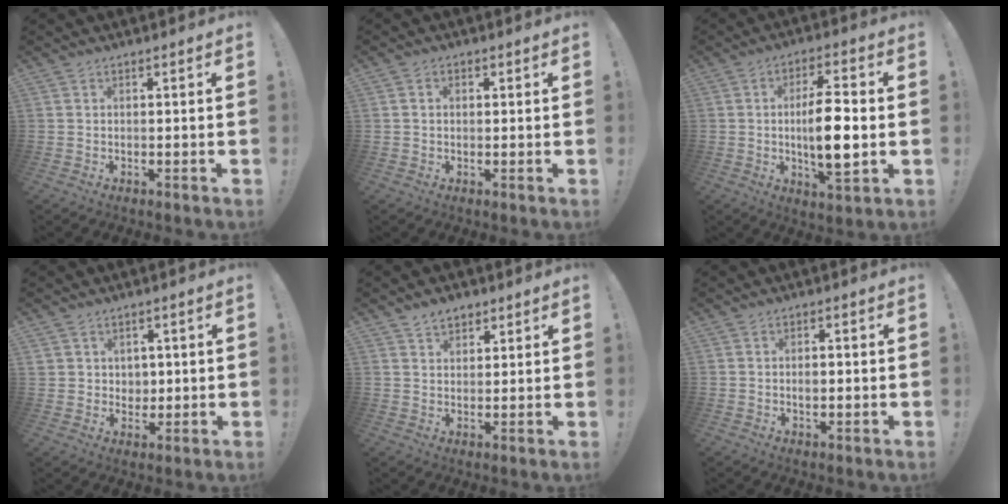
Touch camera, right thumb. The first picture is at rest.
{"total": 1.5, "force": [0.1, 1.1, 1.0], "torque": [-0.019, 0.006, 0.000]}
{"total": 12.1, "force": [-0.7, 3.5, 11.5], "torque": [-0.199, -0.009, -0.023]}
{"total": 4.5, "force": [2.3, 3.9, 0.0], "torque": [-0.001, -0.012, 0.043]}
{"total": 4.8, "force": [3.5, 3.0, 1.3], "torque": [-0.015, -0.016, 0.063]}
{"total": 1.6, "force": [-0.3, 0.9, 1.2], "torque": [-0.008, -0.004, -0.010]}